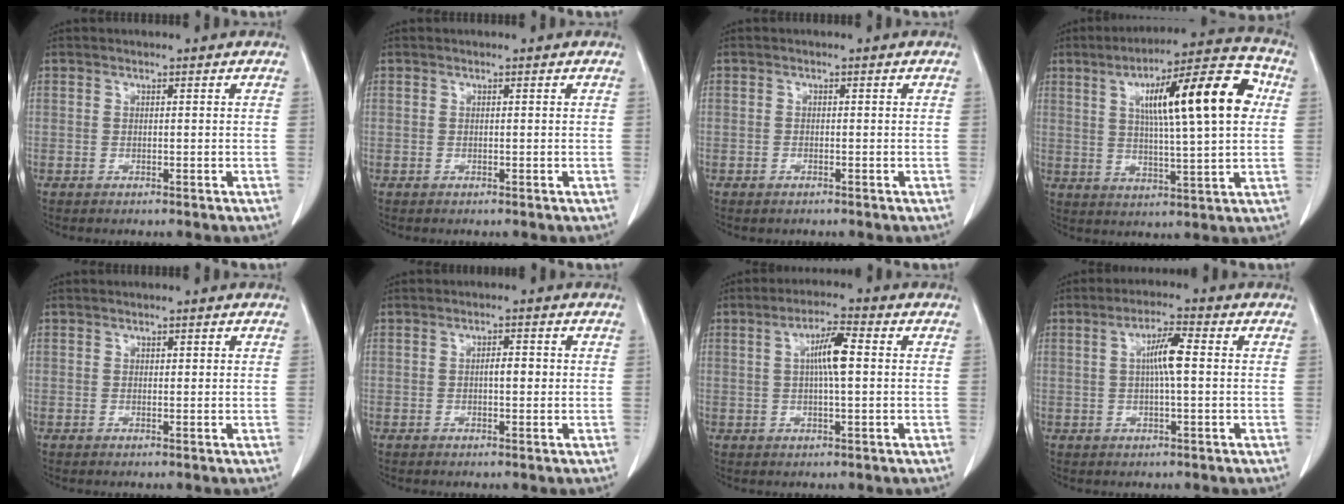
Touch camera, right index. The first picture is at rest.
{"total": 0.0}
{"total": 0.6, "force": [-0.5, 0.3, 0.2], "torque": [-0.006, 0.000, -0.006]}
{"total": 17.6, "force": [4.5, 2.1, 16.9], "torque": [-0.253, 0.029, 0.063]}
{"total": 0.8, "force": [0.4, 0.4, 0.6], "torque": [-0.005, 0.001, 0.005]}
{"total": 2.2, "force": [0.0, 0.8, 2.1], "torque": [-0.035, 0.004, 0.000]}
{"total": 5.8, "force": [0.9, 0.7, 5.7], "torque": [-0.103, 0.008, 0.014]}
{"total": 5.2, "force": [0.6, 0.5, 5.1], "torque": [-0.094, 0.008, 0.009]}